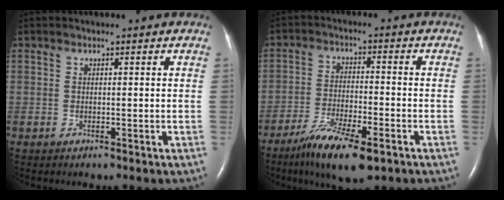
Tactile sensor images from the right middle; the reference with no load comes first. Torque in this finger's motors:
{"motor_torque": [1.12, -1.01, 0.40, 0.08]}